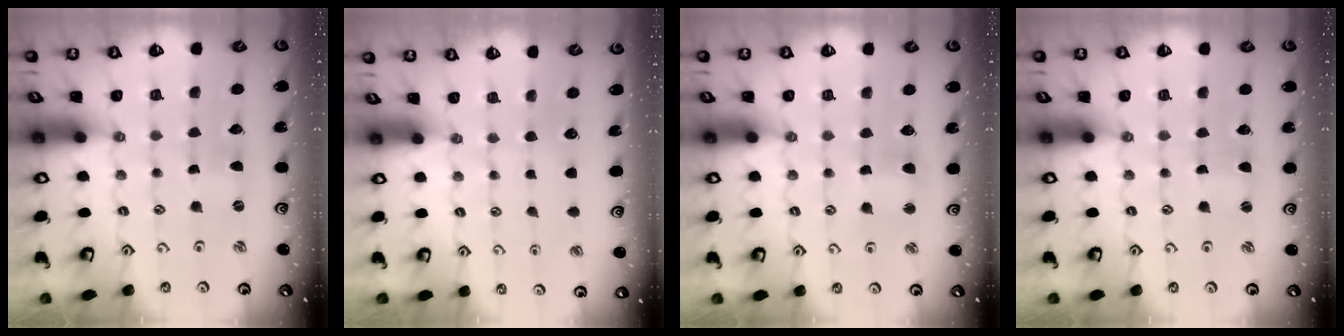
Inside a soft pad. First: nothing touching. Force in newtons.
{"total": 0.0}
{"total": 3.3, "press": 3.3, "slide": 0.4}
{"total": 0.5, "press": 0.5, "slide": 0.1}